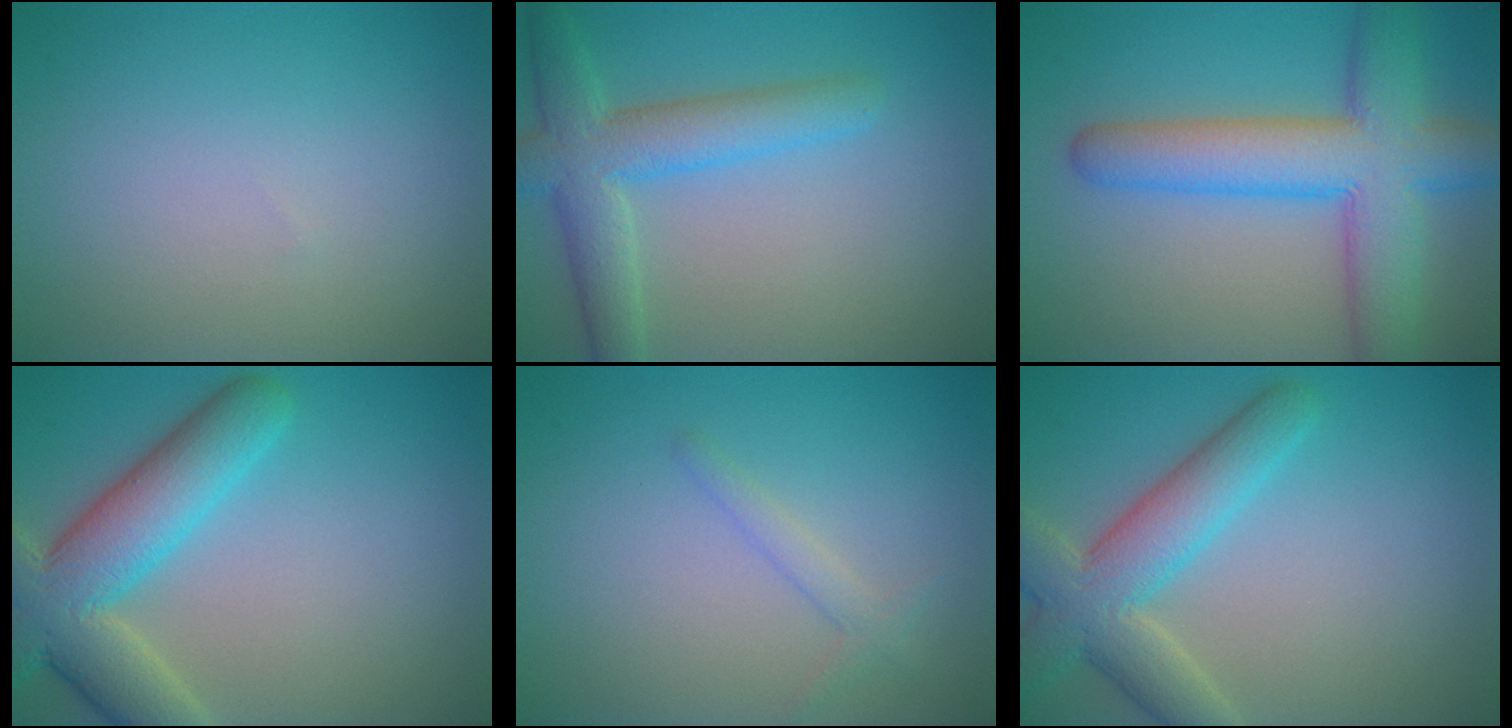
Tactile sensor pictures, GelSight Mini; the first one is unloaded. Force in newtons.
{"total": 5.3, "press": 5.2, "slide": 0.3}
{"total": 8.5, "press": 8.4, "slide": 0.4}
{"total": 8.4, "press": 8.4, "slide": 0.6}
{"total": 1.4, "press": 1.4, "slide": 0.0}
{"total": 6.3, "press": 6.3, "slide": 0.5}